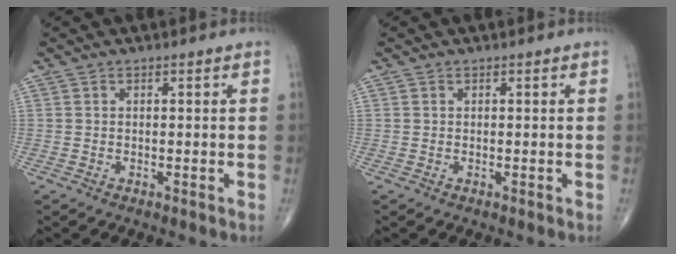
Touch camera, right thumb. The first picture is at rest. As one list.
[{"total": 0.0}]